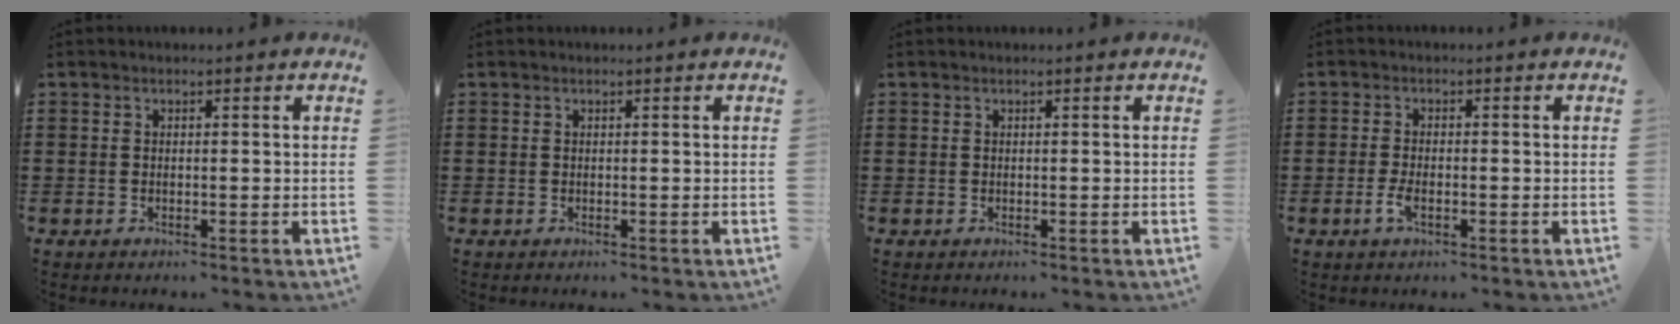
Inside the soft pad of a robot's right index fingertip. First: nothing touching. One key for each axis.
{"total": 0.0}
{"total": 0.0}
{"total": 2.6, "fx": -1.0, "fy": 0.8, "fz": 2.3, "tx": -0.057, "ty": -0.007, "tz": -0.022}